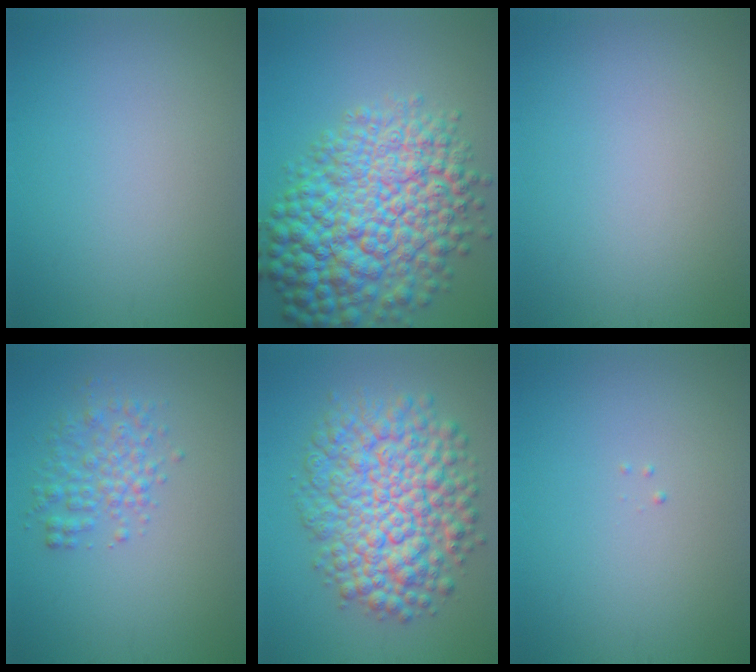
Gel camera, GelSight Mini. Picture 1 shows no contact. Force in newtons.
{"total": 13.1, "press": 13.1, "slide": 0.3}
{"total": 0.0}
{"total": 3.0, "press": 3.0, "slide": 0.1}
{"total": 10.2, "press": 10.2, "slide": 0.3}
{"total": 0.0}